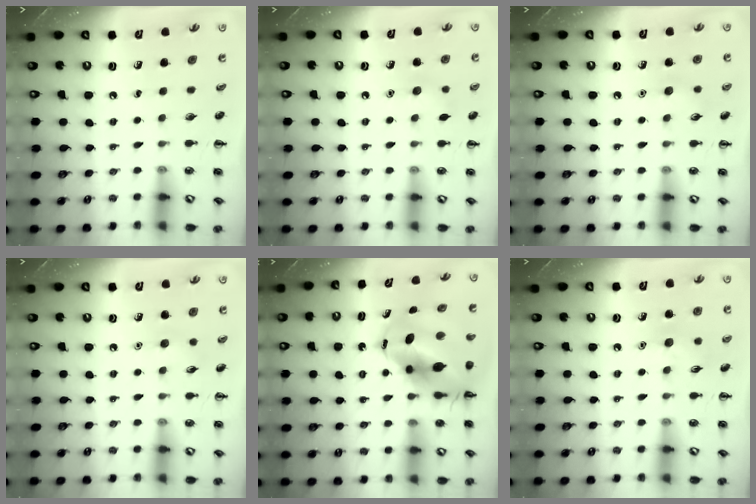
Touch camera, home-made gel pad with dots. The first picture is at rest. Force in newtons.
{"total": 5.6, "press": 5.5, "slide": 1.3}
{"total": 5.9, "press": 5.6, "slide": 1.6}
{"total": 4.9, "press": 4.6, "slide": 1.4}
{"total": 13.1, "press": 12.6, "slide": 3.5}
{"total": 7.1, "press": 7.0, "slide": 1.4}